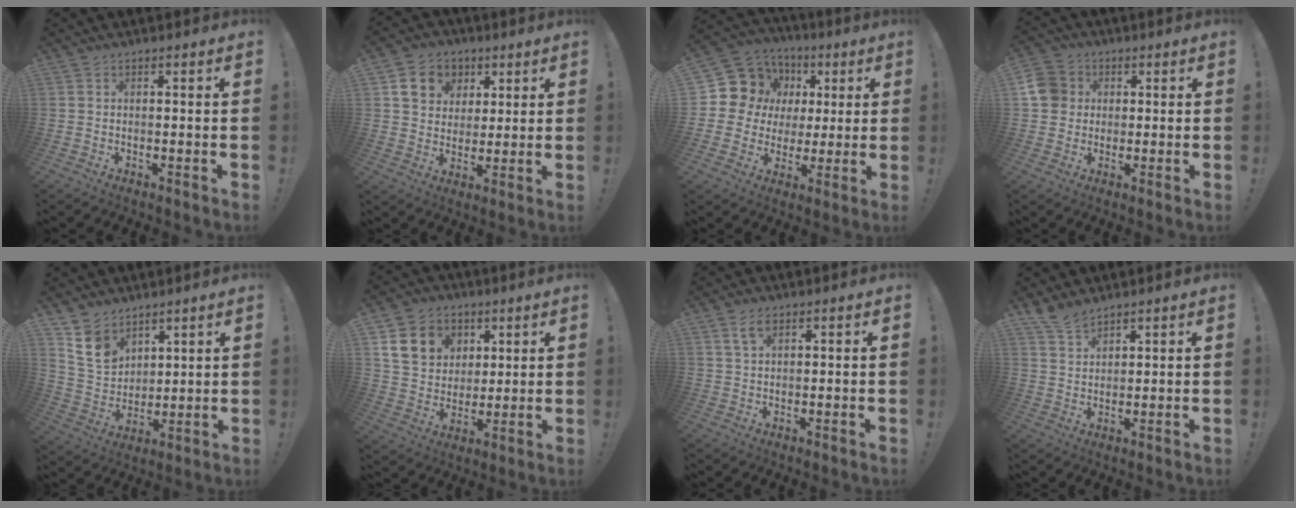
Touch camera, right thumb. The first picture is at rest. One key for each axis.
{"total": 11.4, "fx": 4.8, "fy": 9.4, "fz": 4.2, "tx": -0.052, "ty": -0.020, "tz": 0.098}
{"total": 13.4, "fx": 3.9, "fy": 12.0, "fz": 4.4, "tx": -0.057, "ty": -0.020, "tz": 0.093}
{"total": 8.4, "fx": 1.3, "fy": 7.7, "fz": 2.9, "tx": -0.041, "ty": 0.008, "tz": 0.030}
{"total": 11.2, "fx": 7.9, "fy": 7.0, "fz": 3.8, "tx": -0.074, "ty": -0.048, "tz": 0.160}
{"total": 13.3, "fx": 5.7, "fy": 10.9, "fz": 5.0, "tx": -0.070, "ty": -0.026, "tz": 0.118}
{"total": 3.6, "fx": 1.9, "fy": 1.4, "fz": 2.7, "tx": -0.047, "ty": -0.002, "tz": 0.032}
{"total": 5.3, "fx": 4.6, "fy": 1.8, "fz": 1.9, "tx": -0.032, "ty": -0.028, "tz": 0.087}